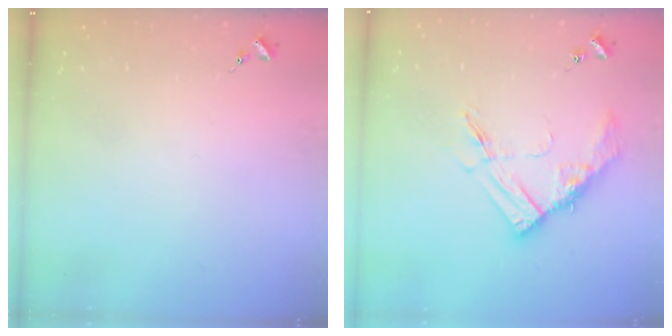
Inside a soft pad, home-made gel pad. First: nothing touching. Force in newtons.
{"total": 12.4, "press": 12.4, "slide": 0.9}